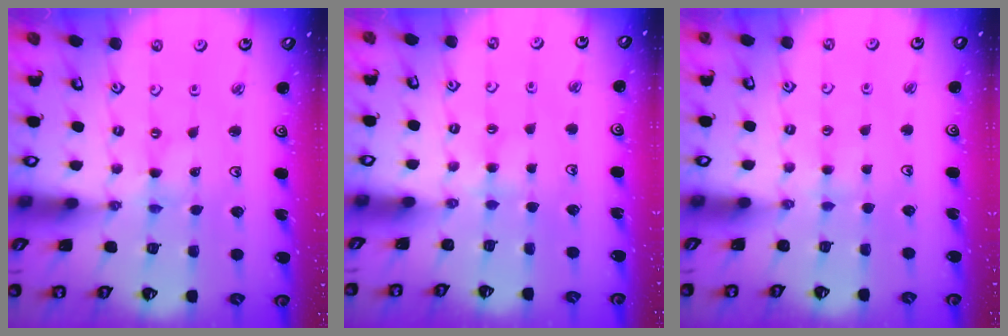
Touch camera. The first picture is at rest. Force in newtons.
{"total": 2.7, "press": 2.7, "slide": 0.5}
{"total": 2.7, "press": 2.6, "slide": 0.4}